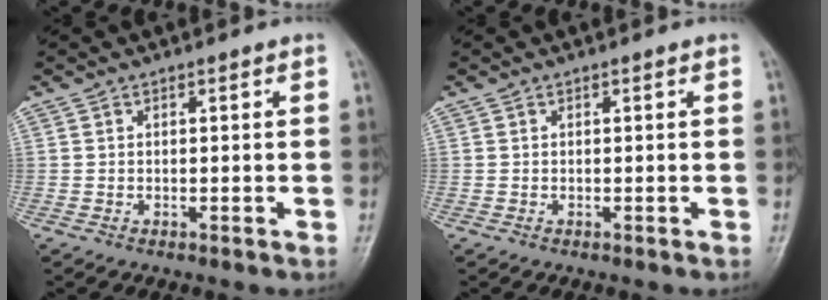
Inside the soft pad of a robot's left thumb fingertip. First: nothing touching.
{"total": 0.0}